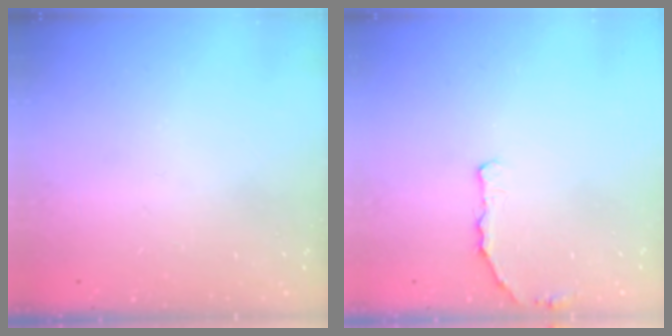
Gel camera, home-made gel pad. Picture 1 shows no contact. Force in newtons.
{"total": 5.0, "press": 3.9, "slide": 3.1}